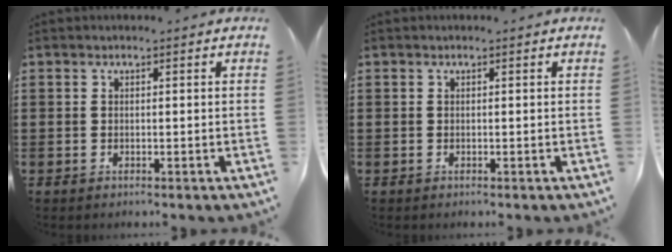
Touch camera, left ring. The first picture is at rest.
{"total": 0.0}